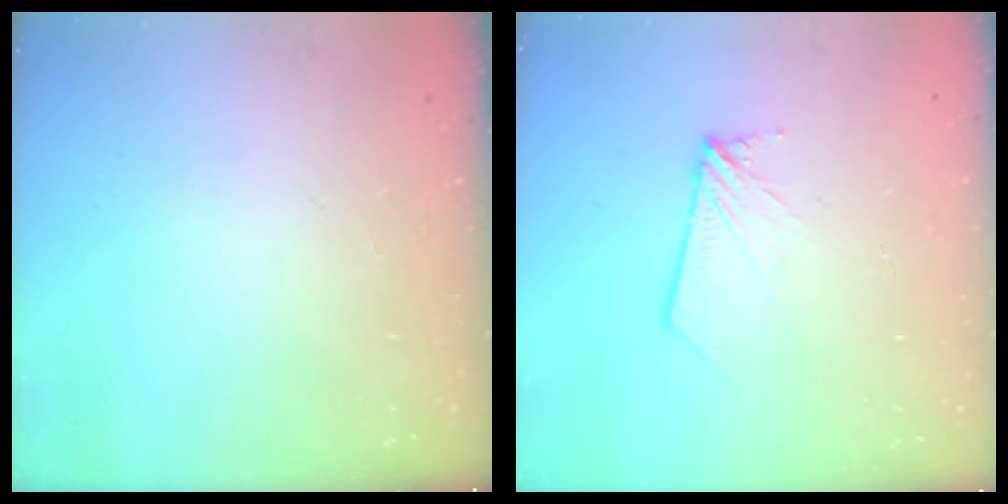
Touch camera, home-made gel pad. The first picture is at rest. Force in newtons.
{"total": 2.6, "press": 2.6, "slide": 0.2}